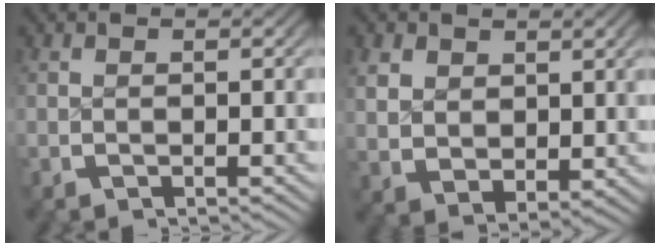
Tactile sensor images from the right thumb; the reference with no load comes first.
{"total": 4.5, "force": [1.1, 3.4, 2.8], "torque": [-0.058, -0.022, 0.037]}